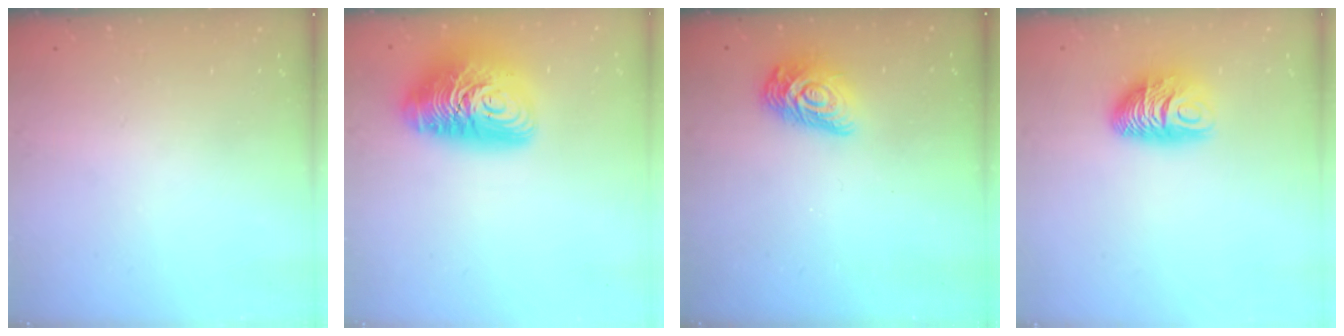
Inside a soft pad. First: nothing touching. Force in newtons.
{"total": 17.0, "press": 16.9, "slide": 1.3}
{"total": 10.6, "press": 10.6, "slide": 0.4}
{"total": 9.0, "press": 9.0, "slide": 0.6}